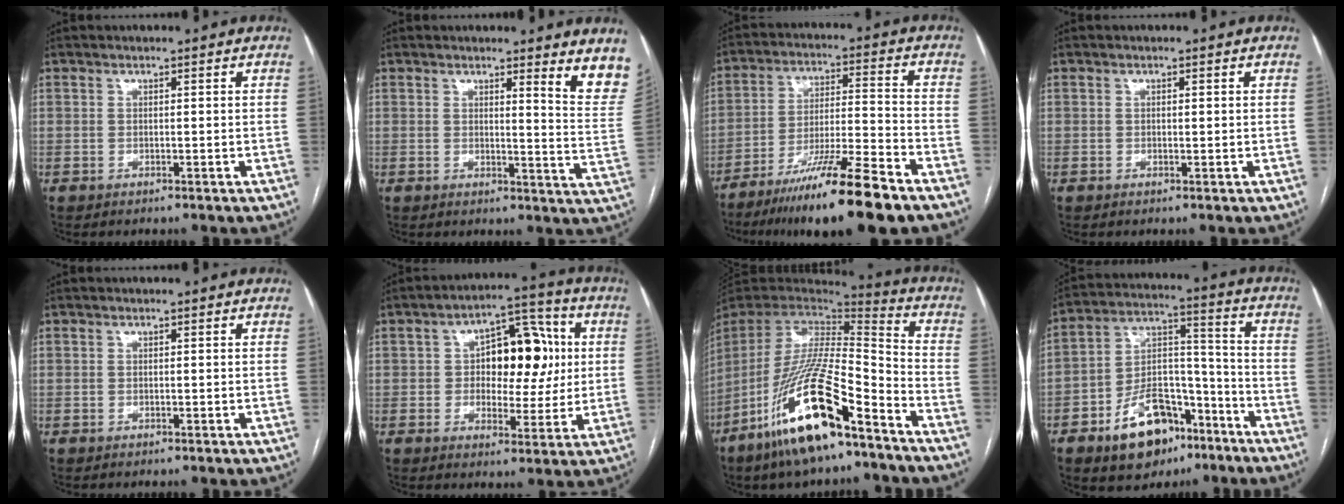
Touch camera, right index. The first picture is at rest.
{"total": 7.8, "force": [6.1, 0.3, 4.9], "torque": [-0.040, -0.041, 0.044]}
{"total": 16.1, "force": [-11.4, -0.3, 11.3], "torque": [-0.188, -0.029, -0.197]}
{"total": 0.6, "force": [0.1, 0.1, 0.5], "torque": [-0.009, 0.000, 0.001]}
{"total": 0.0}
{"total": 12.2, "force": [1.6, 6.5, 10.3], "torque": [-0.134, 0.033, 0.027]}
{"total": 23.0, "force": [-14.2, 4.2, 17.7], "torque": [-0.362, -0.043, -0.264]}
{"total": 15.1, "force": [-9.0, 7.9, 9.2], "torque": [-0.155, 0.024, -0.145]}